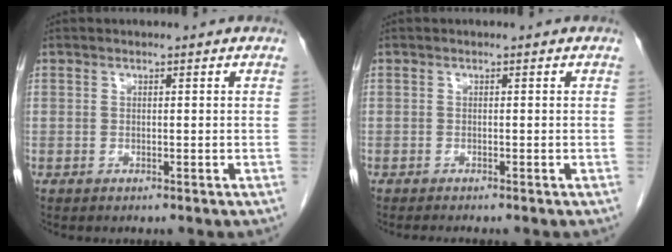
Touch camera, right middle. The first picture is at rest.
{"total": 1.6, "force": [-1.4, -0.2, 0.8], "torque": [-0.015, -0.004, -0.021]}